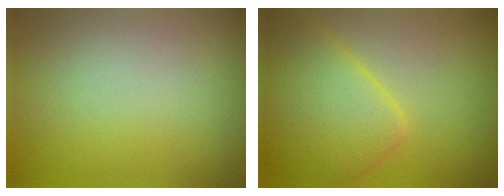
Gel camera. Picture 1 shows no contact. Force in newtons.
{"total": 6.1, "press": 6.1, "slide": 0.2}